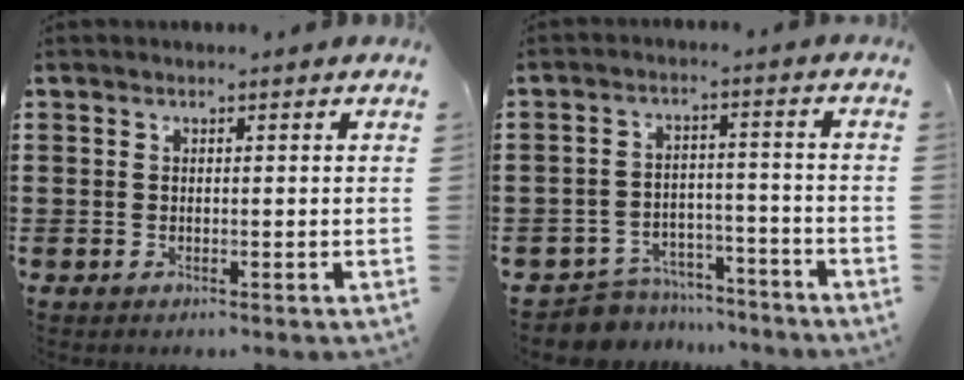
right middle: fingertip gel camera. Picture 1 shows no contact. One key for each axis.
{"total": 5.6, "fx": -5.5, "fy": 1.0, "fz": 0.0, "tx": -0.002, "ty": 0.017, "tz": -0.112}